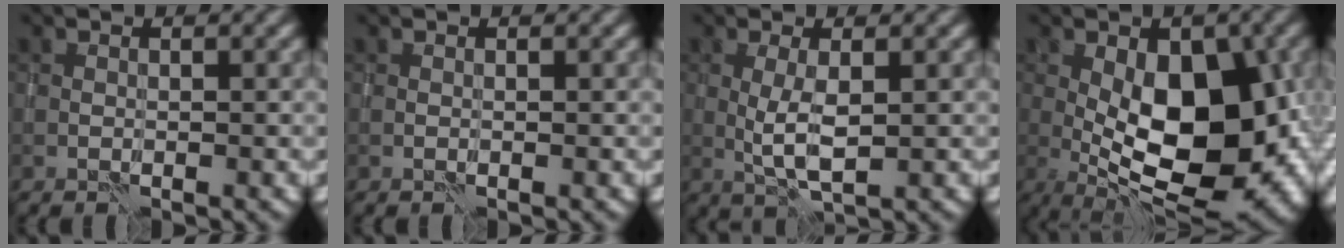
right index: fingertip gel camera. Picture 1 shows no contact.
{"total": 0.0}
{"total": 2.7, "force": [0.0, 0.6, 2.7], "torque": [-0.060, 0.001, 0.002]}
{"total": 13.9, "force": [-1.3, 6.6, 12.2], "torque": [-0.161, 0.003, -0.025]}